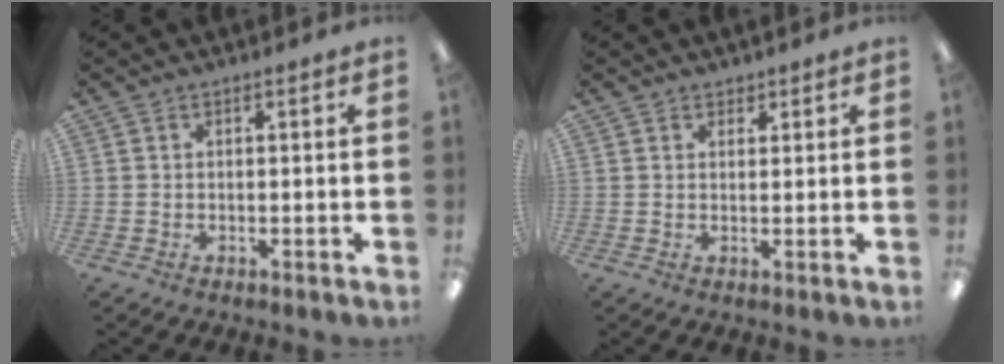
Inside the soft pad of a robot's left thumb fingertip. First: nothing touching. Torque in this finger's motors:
{"motor_torque": [0.00, -0.13, -0.27, -0.29, 0.00]}